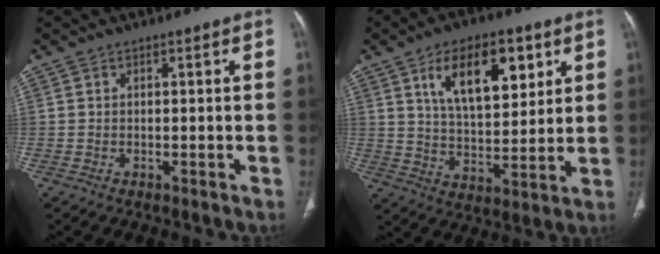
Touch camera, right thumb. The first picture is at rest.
{"total": 15.8, "force": [7.0, 7.9, 11.9], "torque": [-0.149, -0.028, 0.122]}